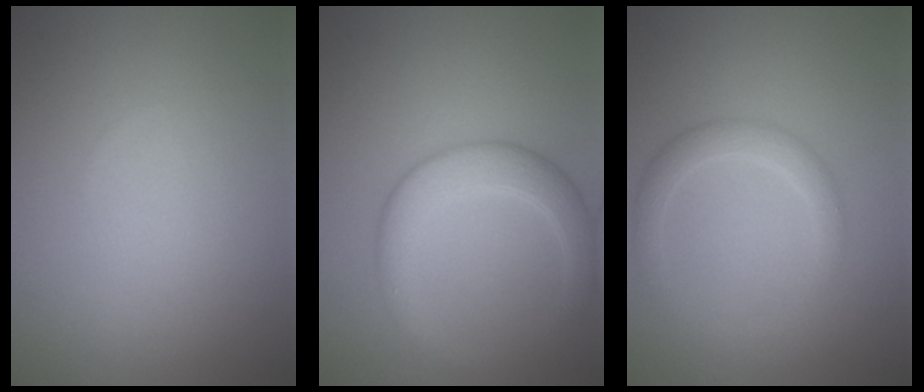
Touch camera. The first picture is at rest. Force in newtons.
{"total": 4.4, "press": 4.4, "slide": 0.3}
{"total": 2.3, "press": 2.3, "slide": 0.0}